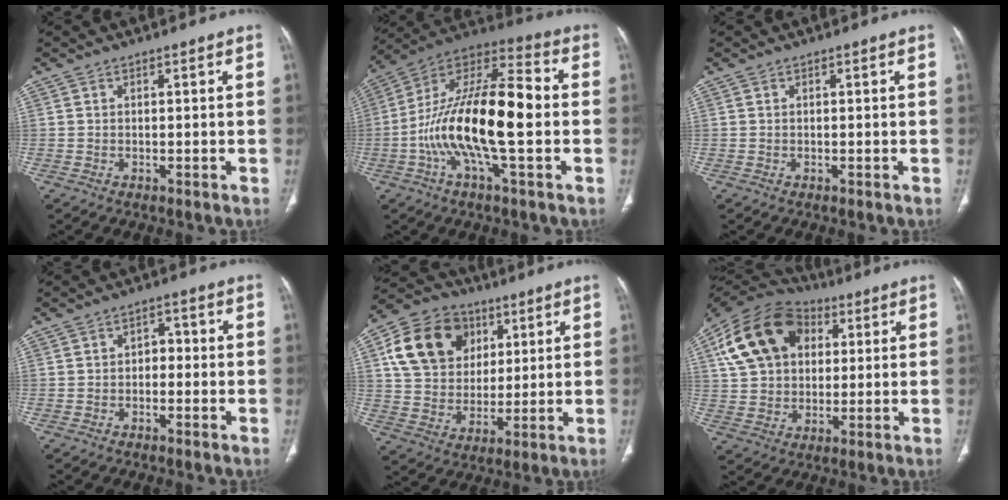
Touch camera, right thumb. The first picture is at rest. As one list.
[{"total": 21.1, "force": [-2.9, 6.8, 19.7], "torque": [-0.362, 0.037, -0.058]}, {"total": 0.0}, {"total": 3.0, "force": [-0.5, 2.2, 2.0], "torque": [-0.012, 0.018, -0.017]}, {"total": 17.3, "force": [6.1, 13.5, 8.9], "torque": [-0.145, 0.002, 0.110]}, {"total": 19.1, "force": [5.9, 13.7, 11.9], "torque": [-0.215, 0.016, 0.100]}]